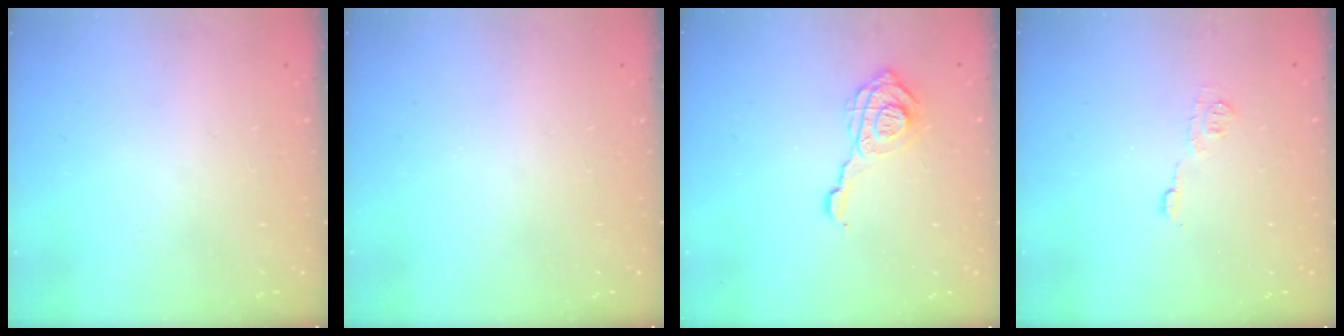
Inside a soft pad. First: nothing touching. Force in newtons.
{"total": 0.0}
{"total": 11.6, "press": 11.6, "slide": 0.8}
{"total": 5.4, "press": 5.4, "slide": 0.7}